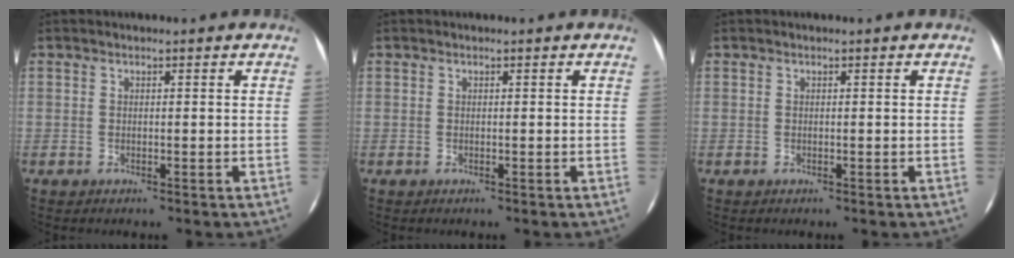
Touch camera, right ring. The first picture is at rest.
{"total": 0.0}
{"total": 0.0}